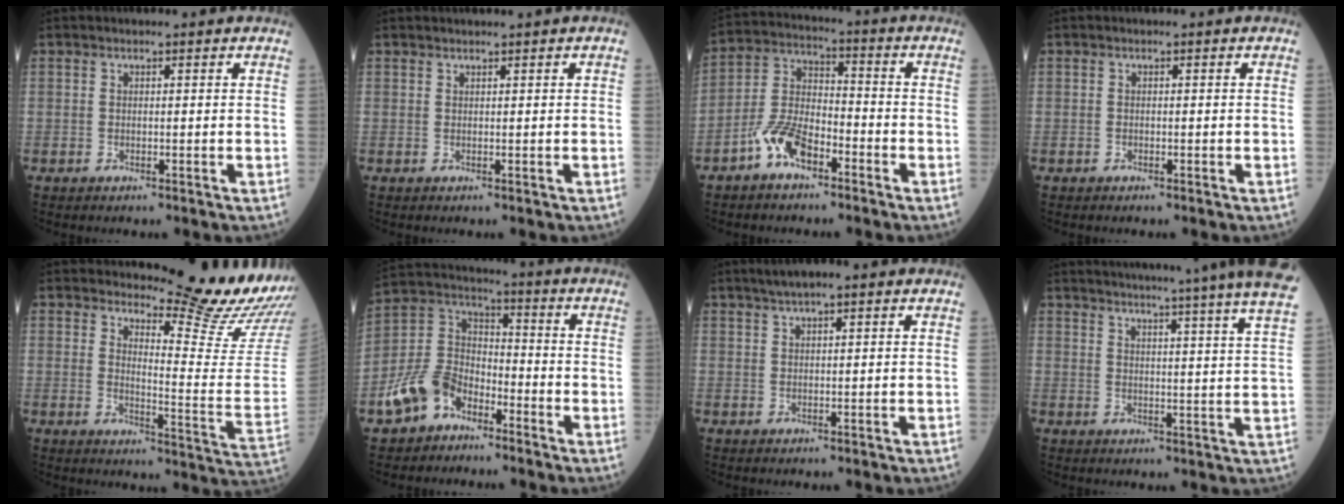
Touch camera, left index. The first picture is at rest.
{"total": 0.8, "force": [0.8, -0.2, 0.1], "torque": [-0.002, 0.005, 0.023]}
{"total": 8.1, "force": [-4.9, 3.7, 5.3], "torque": [-0.121, 0.014, -0.095]}
{"total": 0.0}
{"total": 16.3, "force": [15.7, -0.6, 4.3], "torque": [-0.064, -0.139, 0.182]}
{"total": 9.3, "force": [-5.8, 5.8, 4.5], "torque": [-0.111, 0.014, -0.115]}
{"total": 4.5, "force": [3.3, 0.5, 3.1], "torque": [-0.054, 0.030, 0.059]}
{"total": 23.0, "force": [20.9, -2.7, 9.2], "torque": [-0.141, -0.067, 0.255]}